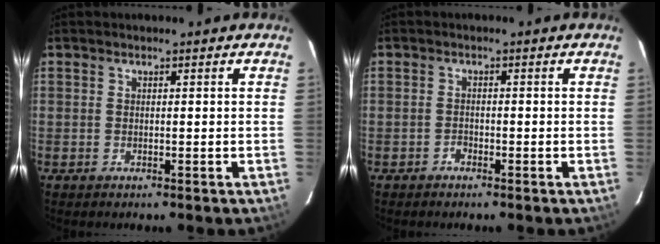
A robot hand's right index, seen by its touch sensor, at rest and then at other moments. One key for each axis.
{"total": 1.0, "fx": -0.8, "fy": 0.5, "fz": 0.1, "tx": -0.002, "ty": 0.002, "tz": -0.016}